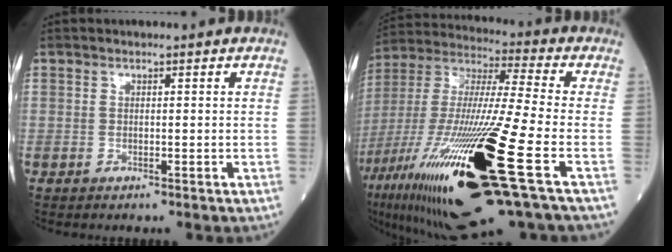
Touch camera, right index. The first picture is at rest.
{"total": 30.7, "force": [-12.1, 3.0, 28.1], "torque": [-0.559, -0.070, -0.217]}